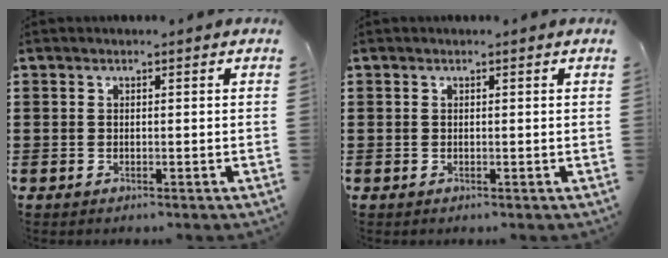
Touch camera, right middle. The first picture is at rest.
{"total": 0.0}